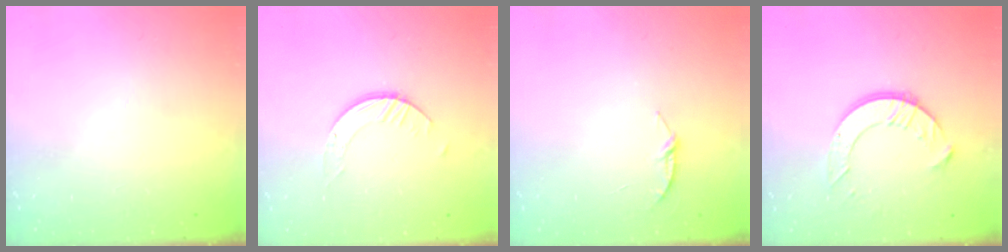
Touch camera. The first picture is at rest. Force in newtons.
{"total": 2.6, "press": 2.5, "slide": 0.3}
{"total": 4.3, "press": 4.3, "slide": 0.4}
{"total": 9.6, "press": 9.6, "slide": 1.0}